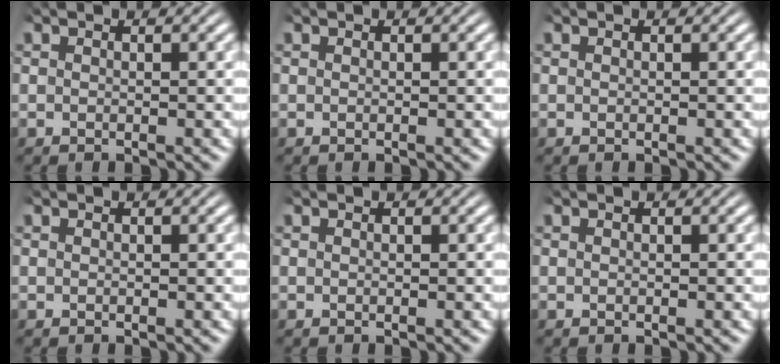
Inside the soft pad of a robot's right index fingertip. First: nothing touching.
{"total": 0.0}
{"total": 0.0}
{"total": 0.0}
{"total": 0.0}
{"total": 0.0}